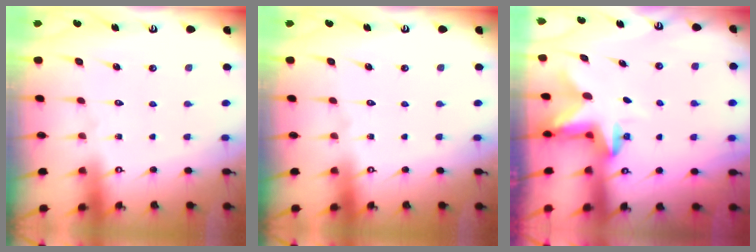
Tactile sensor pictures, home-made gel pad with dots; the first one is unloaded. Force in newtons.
{"total": 0.0}
{"total": 2.7, "press": 2.6, "slide": 0.6}